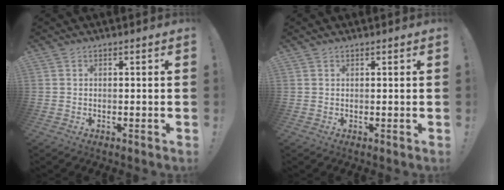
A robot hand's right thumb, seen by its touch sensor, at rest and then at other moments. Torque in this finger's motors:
{"motor_torque": [0.31, 2.35, 0.63, 0.59, 0.21]}